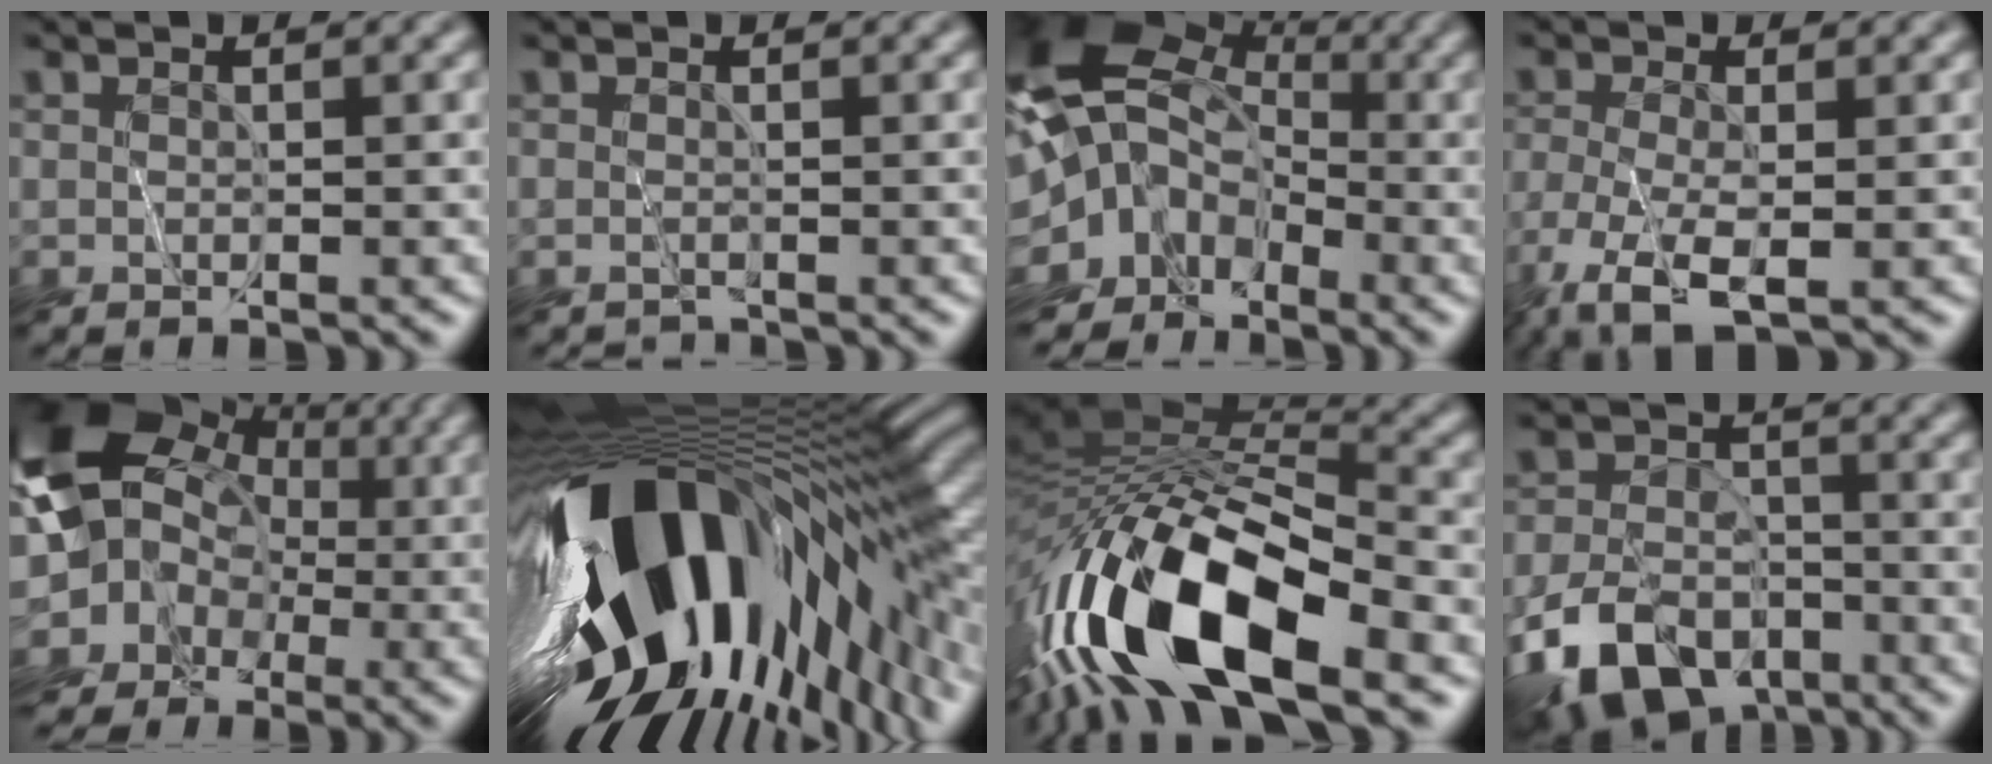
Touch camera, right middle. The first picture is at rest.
{"total": 0.6, "force": [-0.5, 0.1, -0.2], "torque": [0.003, -0.006, -0.012]}
{"total": 11.3, "force": [-3.1, 9.3, 5.6], "torque": [-0.102, -0.007, -0.071]}
{"total": 5.7, "force": [-3.3, 2.1, 4.1], "torque": [-0.103, -0.018, -0.062]}
{"total": 11.6, "force": [-0.4, 10.4, 5.0], "torque": [-0.103, -0.006, -0.039]}
{"total": 18.0, "force": [-4.1, 8.4, 15.5], "torque": [-0.288, -0.053, -0.050]}
{"total": 16.1, "force": [-6.6, 6.3, 13.3], "torque": [-0.258, 0.003, -0.117]}
{"total": 9.0, "force": [-5.9, 5.1, 4.5], "torque": [-0.096, -0.017, -0.117]}